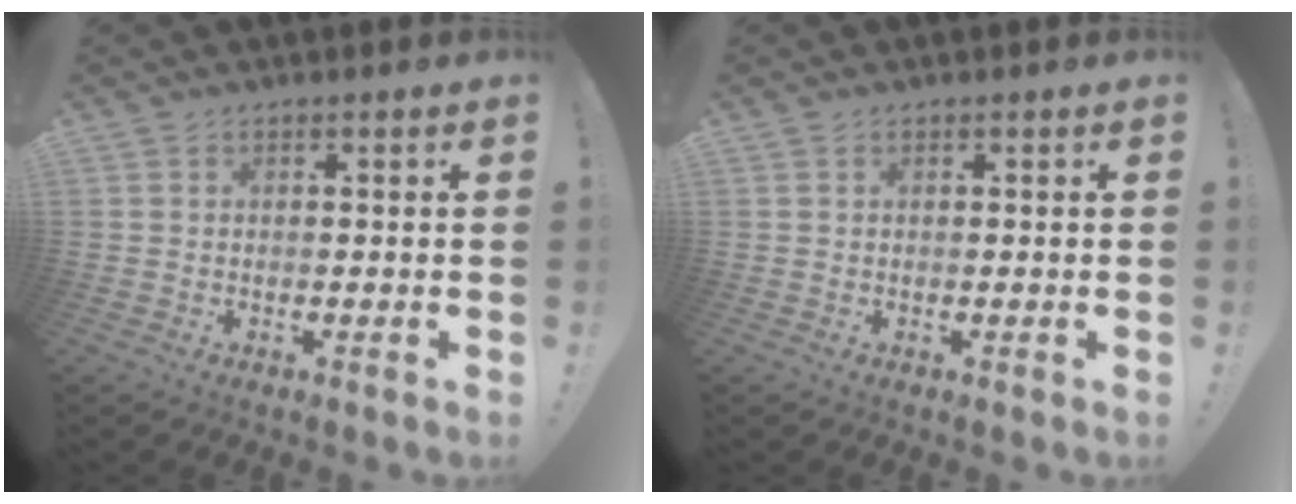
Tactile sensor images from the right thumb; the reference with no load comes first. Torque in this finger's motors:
{"motor_torque": [0.02, 0.04, 0.00, -0.02, 0.06]}